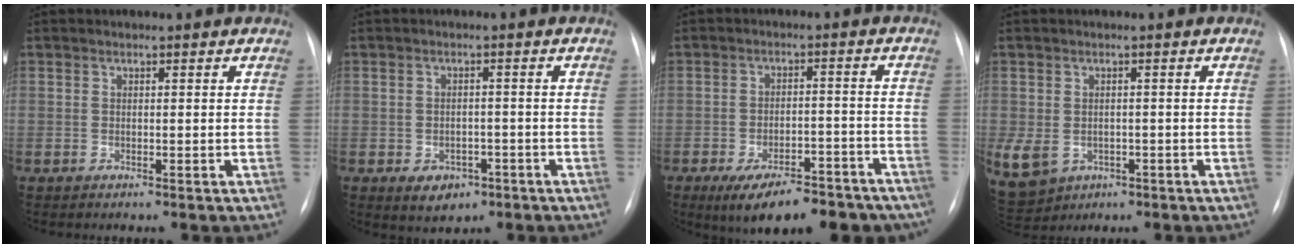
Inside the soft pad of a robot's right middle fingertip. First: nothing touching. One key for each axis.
{"total": 4.1, "fx": -2.0, "fy": 3.0, "fz": 2.0, "tx": -0.028, "ty": 0.003, "tz": -0.014}
{"total": 15.5, "fx": -11.7, "fy": 6.0, "fz": 8.1, "tx": -0.086, "ty": 0.015, "tz": -0.160}
{"total": 16.5, "fx": -6.0, "fy": 13.5, "fz": 7.4, "tx": -0.229, "ty": -0.011, "tz": -0.070}